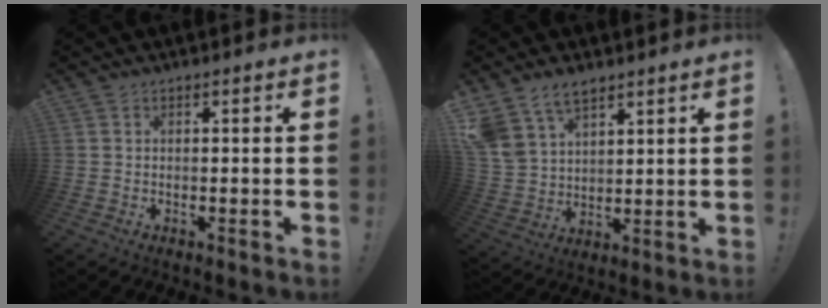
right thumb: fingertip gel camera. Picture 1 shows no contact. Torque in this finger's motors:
{"motor_torque": [0.85, 3.17, 1.05, 0.78, 0.12]}